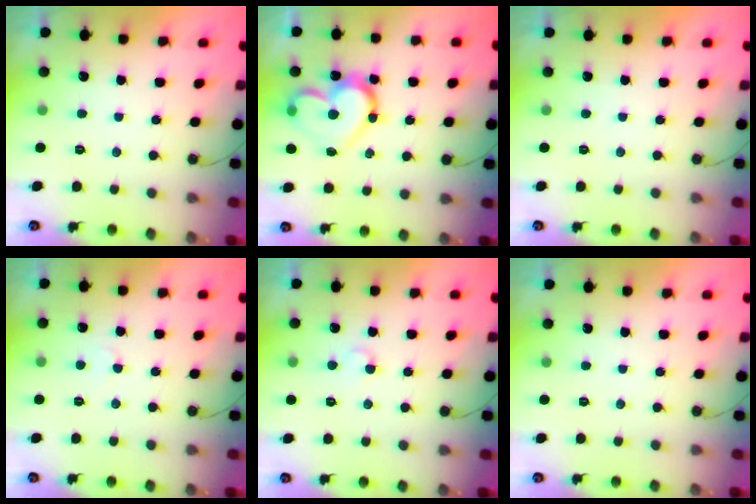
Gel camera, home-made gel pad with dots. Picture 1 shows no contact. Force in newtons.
{"total": 16.1, "press": 16.0, "slide": 1.5}
{"total": 1.9, "press": 1.9, "slide": 0.1}
{"total": 2.7, "press": 2.7, "slide": 0.2}
{"total": 3.3, "press": 3.3, "slide": 0.4}
{"total": 0.0}